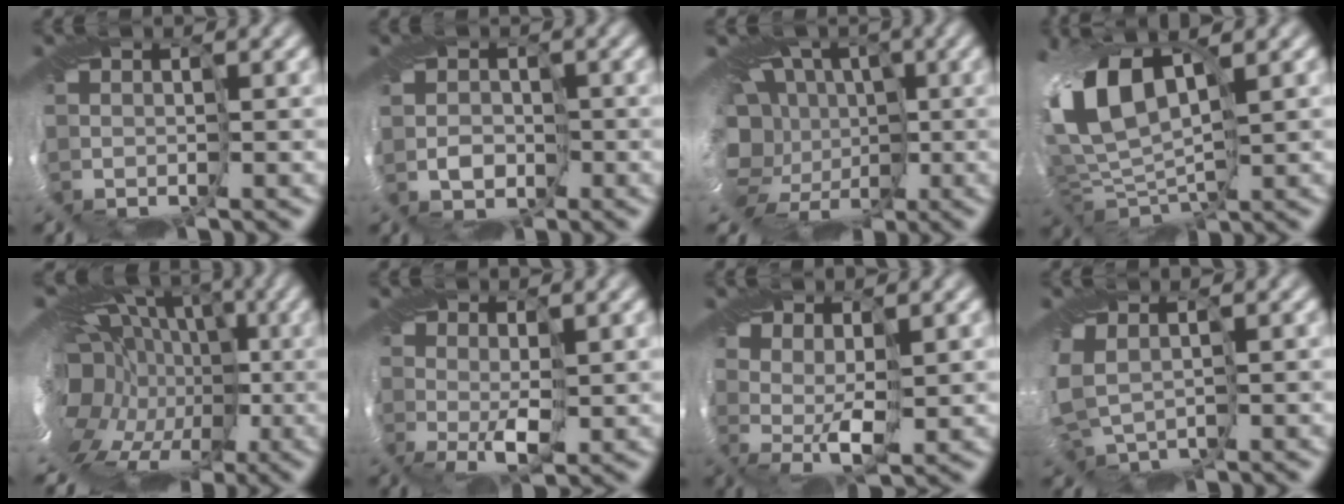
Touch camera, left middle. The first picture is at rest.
{"total": 2.4, "force": [-1.1, 1.9, 1.0], "torque": [0.007, 0.006, -0.022]}
{"total": 10.8, "force": [-0.5, 9.2, 5.7], "torque": [-0.085, -0.003, -0.032]}
{"total": 9.9, "force": [2.5, 5.0, 8.2], "torque": [-0.183, 0.009, 0.043]}
{"total": 17.9, "force": [-3.5, 14.1, 10.5], "torque": [-0.134, -0.016, -0.088]}
{"total": 1.0, "force": [0.7, -0.7, 0.2], "torque": [-0.005, 0.001, 0.016]}
{"total": 1.8, "force": [1.0, -0.3, 1.4], "torque": [-0.034, -0.001, 0.021]}
{"total": 2.9, "force": [-1.2, 1.4, 2.2], "torque": [-0.047, -0.006, -0.030]}